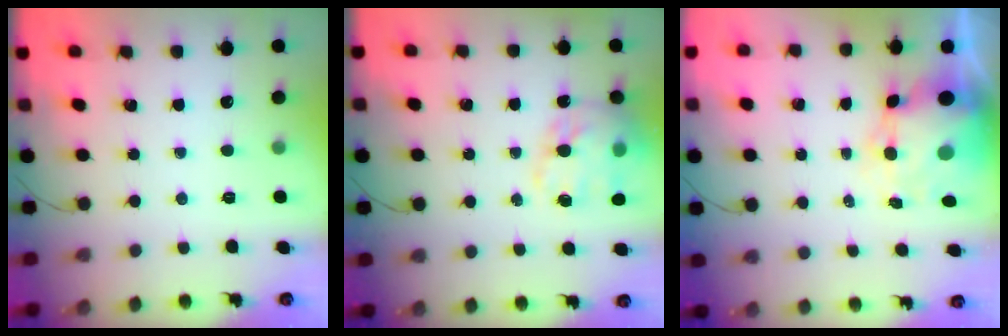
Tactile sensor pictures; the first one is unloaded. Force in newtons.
{"total": 19.0, "press": 18.5, "slide": 4.2}
{"total": 9.4, "press": 9.1, "slide": 2.3}